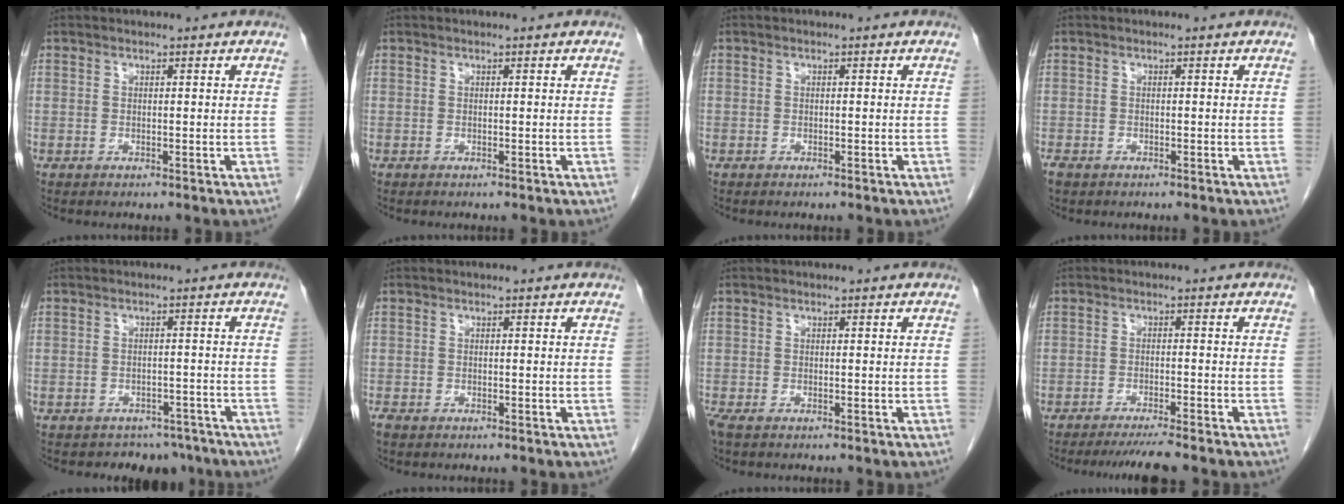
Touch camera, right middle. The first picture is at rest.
{"total": 0.0}
{"total": 0.0}
{"total": 1.3, "force": [-0.9, 0.8, 0.5], "torque": [-0.015, -0.002, -0.012]}
{"total": 5.3, "force": [-4.4, 3.0, -0.2], "torque": [0.015, 0.012, -0.054]}
{"total": 0.8, "force": [-0.6, 0.5, 0.4], "torque": [-0.012, -0.002, -0.010]}
{"total": 1.4, "force": [-1.0, 0.5, 0.9], "torque": [-0.023, -0.006, -0.016]}
{"total": 5.7, "force": [-5.0, -0.5, 2.7], "torque": [-0.032, -0.014, -0.077]}